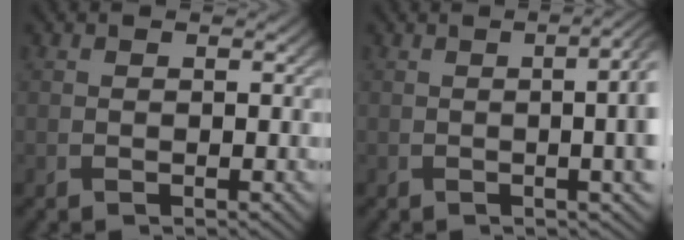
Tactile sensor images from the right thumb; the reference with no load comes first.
{"total": 7.7, "force": [0.3, 2.7, 7.2], "torque": [-0.072, 0.015, -0.002]}